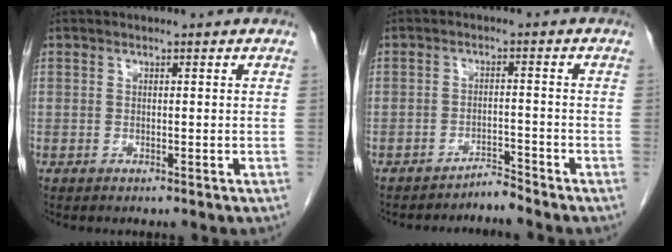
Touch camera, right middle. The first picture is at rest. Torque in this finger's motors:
{"motor_torque": [0.18, -0.16, 0.01, 0.00]}